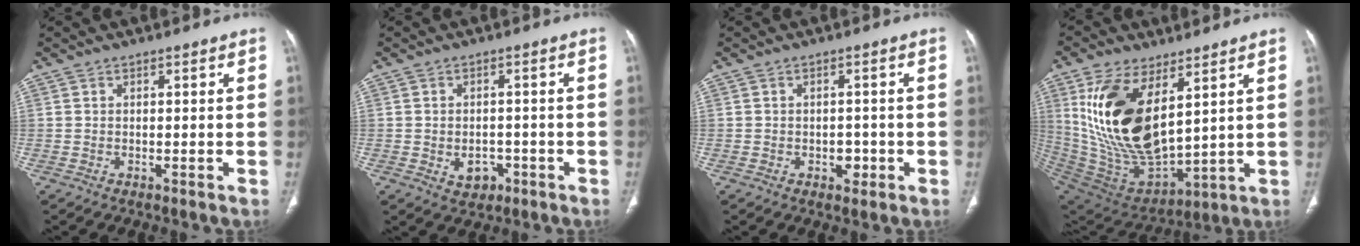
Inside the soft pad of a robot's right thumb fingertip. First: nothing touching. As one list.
[{"total": 4.1, "force": [-1.4, 3.1, 2.3], "torque": [-0.018, 0.009, -0.011]}, {"total": 2.6, "force": [-0.8, 1.9, 1.5], "torque": [-0.009, 0.004, -0.008]}, {"total": 21.7, "force": [7.1, 10.9, 17.4], "torque": [-0.322, -0.036, 0.156]}]